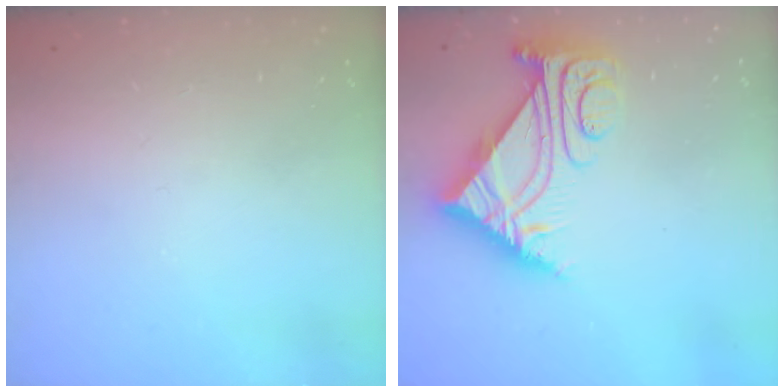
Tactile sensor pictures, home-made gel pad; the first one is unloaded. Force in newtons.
{"total": 8.9, "press": 8.8, "slide": 1.1}